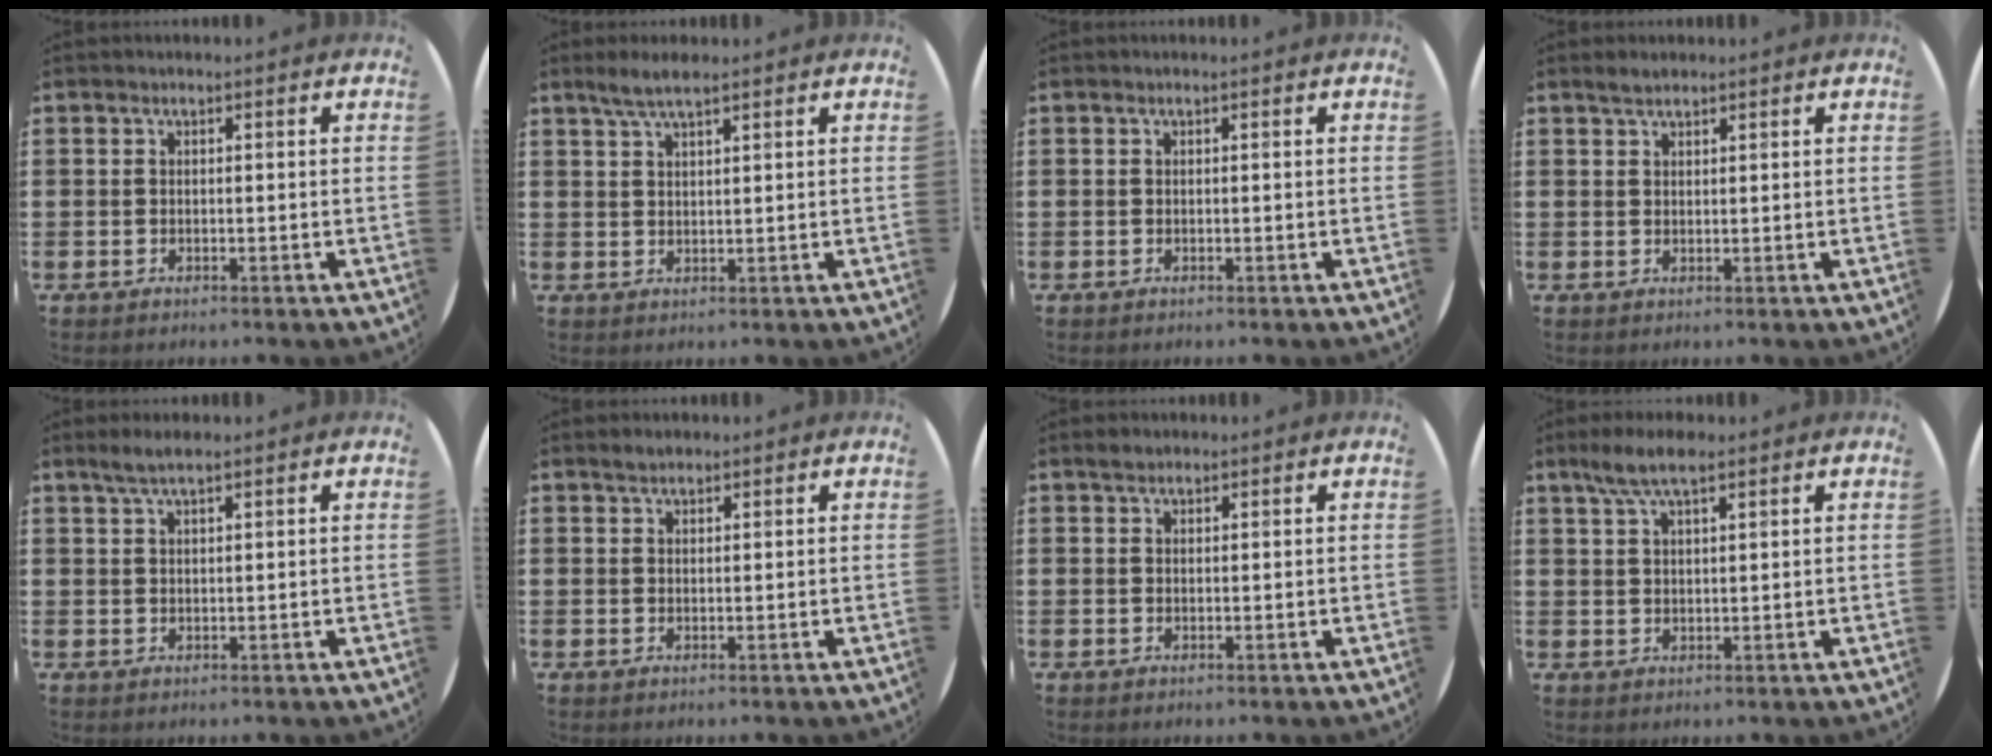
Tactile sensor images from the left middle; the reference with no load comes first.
{"total": 3.1, "force": [2.4, 0.5, 1.8], "torque": [-0.039, 0.005, 0.043]}
{"total": 0.0}
{"total": 1.6, "force": [1.4, 0.4, 0.6], "torque": [-0.013, 0.005, 0.026]}
{"total": 2.3, "force": [1.8, 0.2, 1.4], "torque": [-0.029, 0.004, 0.032]}
{"total": 1.4, "force": [1.3, 0.4, 0.4], "torque": [-0.001, 0.000, 0.023]}
{"total": 1.2, "force": [1.1, 0.5, 0.3], "torque": [0.000, 0.001, 0.019]}
{"total": 5.0, "force": [3.6, 1.3, 3.3], "torque": [-0.072, 0.005, 0.063]}